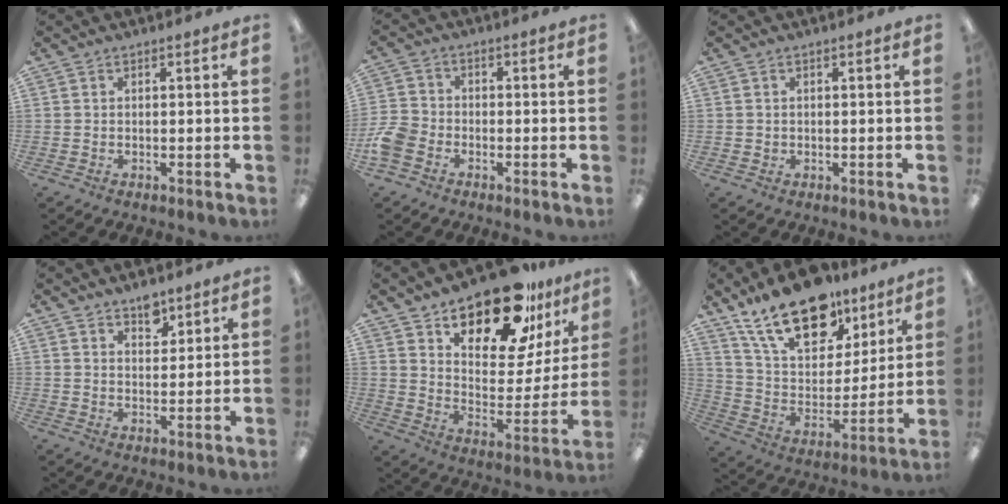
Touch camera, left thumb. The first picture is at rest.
{"total": 6.5, "force": [-2.9, 4.9, 3.2], "torque": [-0.073, 0.018, -0.055]}
{"total": 0.8, "force": [0.0, 0.8, -0.1], "torque": [0.001, 0.005, -0.001]}
{"total": 5.0, "force": [4.0, 2.5, 1.7], "torque": [-0.010, -0.025, 0.068]}
{"total": 20.5, "force": [16.0, 8.2, 9.8], "torque": [-0.150, -0.112, 0.275]}
{"total": 21.5, "force": [14.8, 10.8, 11.2], "torque": [-0.207, -0.074, 0.266]}